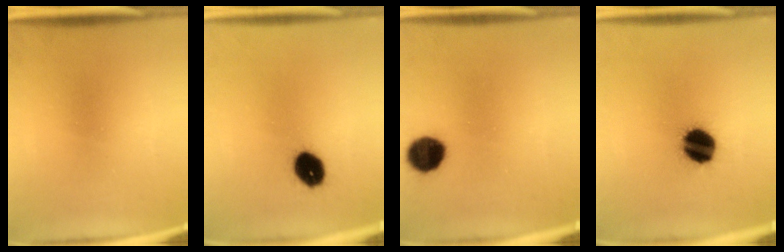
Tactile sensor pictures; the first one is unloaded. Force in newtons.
{"total": 7.6}
{"total": 8.4}
{"total": 12.1}